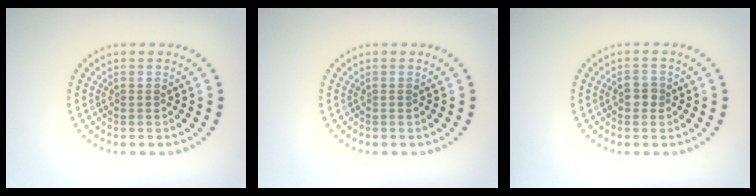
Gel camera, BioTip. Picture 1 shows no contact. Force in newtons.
{"total": 0.0}
{"total": 1.3, "press": 1.3, "slide": 0.3}